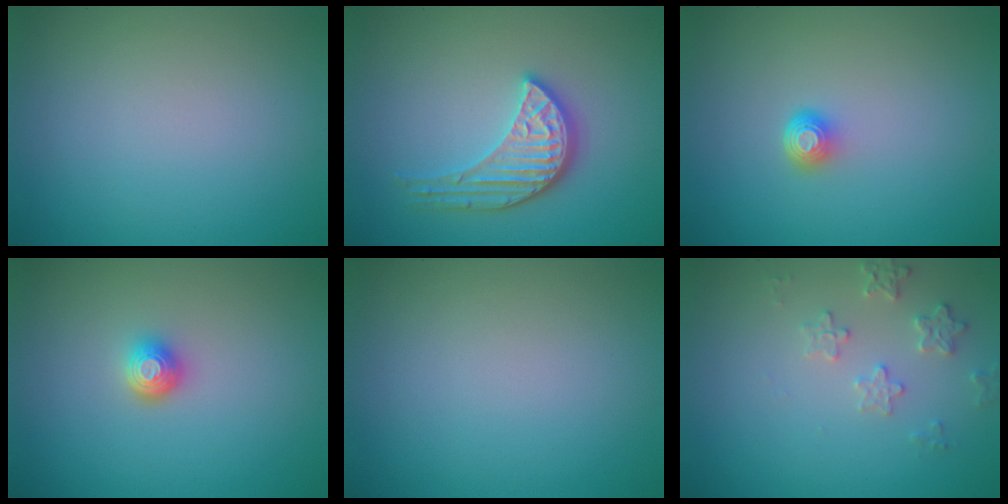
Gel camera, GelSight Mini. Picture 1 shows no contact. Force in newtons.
{"total": 4.0, "press": 3.5, "slide": 1.9}
{"total": 1.6, "press": 1.2, "slide": 1.0}
{"total": 1.7, "press": 1.3, "slide": 1.1}
{"total": 0.0}
{"total": 2.2, "press": 2.1, "slide": 0.4}